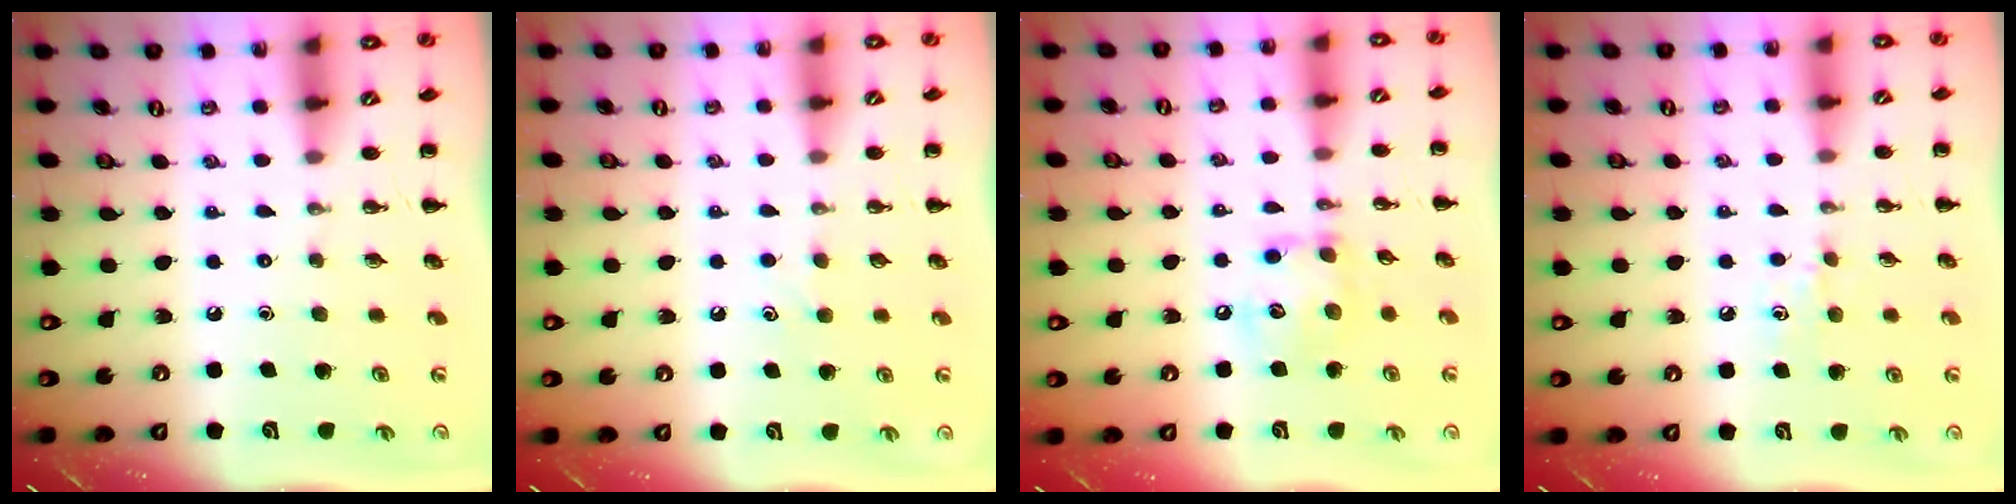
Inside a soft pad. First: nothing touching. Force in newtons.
{"total": 3.7, "press": 3.5, "slide": 1.1}
{"total": 10.7, "press": 10.7, "slide": 0.6}
{"total": 5.4, "press": 5.1, "slide": 1.8}